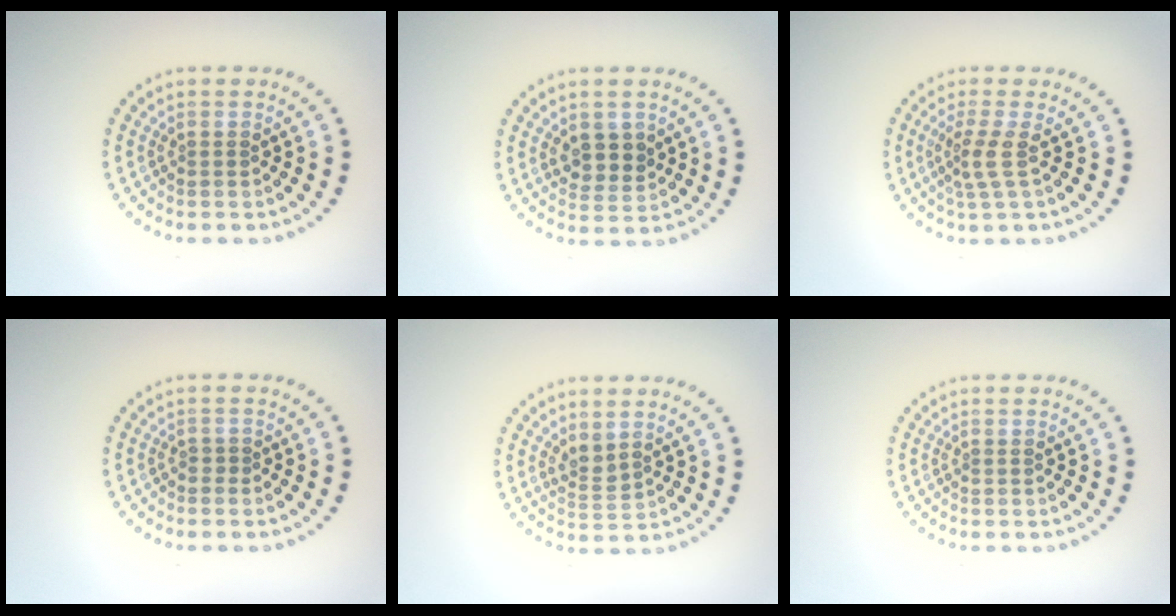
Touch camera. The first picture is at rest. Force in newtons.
{"total": 2.7, "press": 2.5, "slide": 1.1}
{"total": 2.2, "press": 1.5, "slide": 1.6}
{"total": 0.5, "press": 0.2, "slide": 0.5}
{"total": 1.6, "press": 1.4, "slide": 0.9}
{"total": 0.0}